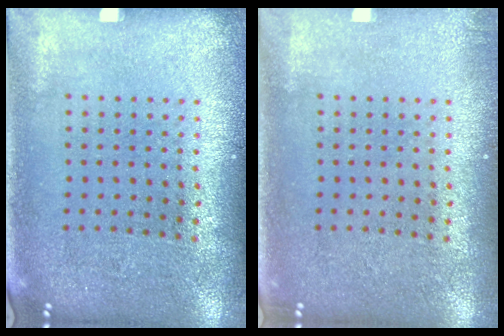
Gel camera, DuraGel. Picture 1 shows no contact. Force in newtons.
{"total": 0.7, "press": 0.7, "slide": 0.2}